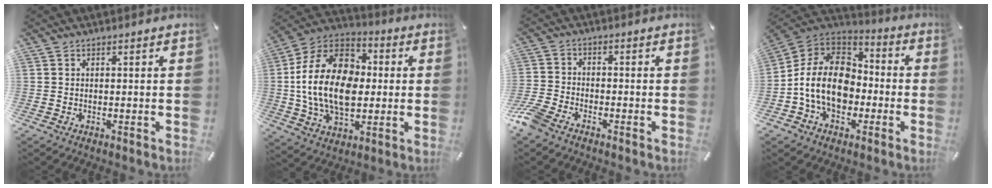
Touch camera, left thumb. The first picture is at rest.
{"total": 21.2, "force": [-0.9, 15.1, 14.8], "torque": [-0.306, 0.019, -0.017]}
{"total": 5.4, "force": [-4.0, 2.4, 2.6], "torque": [-0.078, 0.006, -0.084]}
{"total": 15.4, "force": [-3.6, 11.9, 9.1], "torque": [-0.202, 0.032, -0.067]}